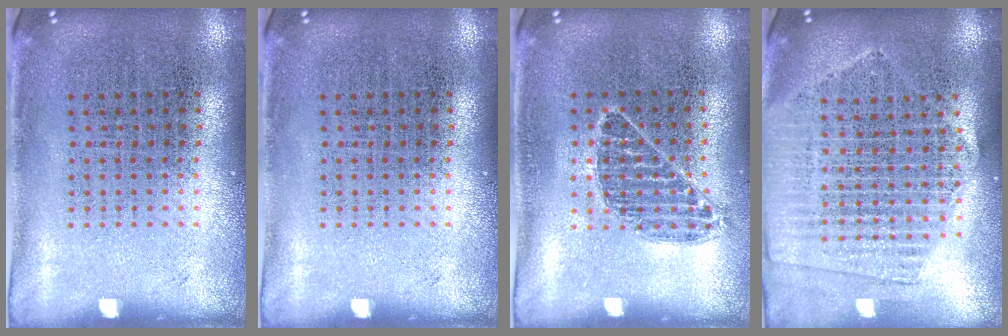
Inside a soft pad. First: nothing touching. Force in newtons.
{"total": 0.0}
{"total": 0.7, "press": 0.7, "slide": 0.3}
{"total": 2.0, "press": 1.8, "slide": 0.9}